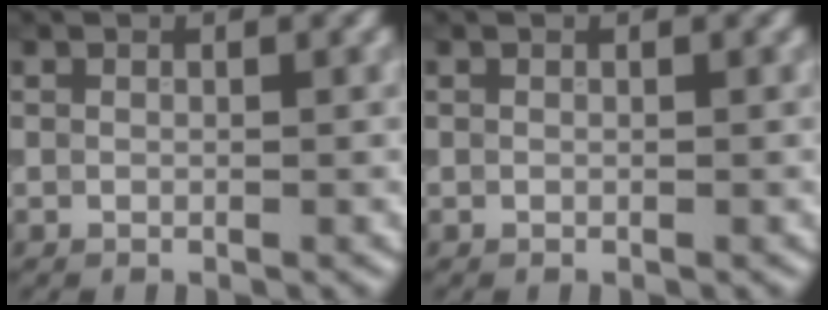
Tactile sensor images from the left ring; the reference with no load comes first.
{"total": 0.0}